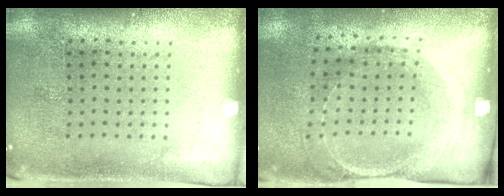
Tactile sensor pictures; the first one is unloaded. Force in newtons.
{"total": 1.6, "press": 1.5, "slide": 0.6}